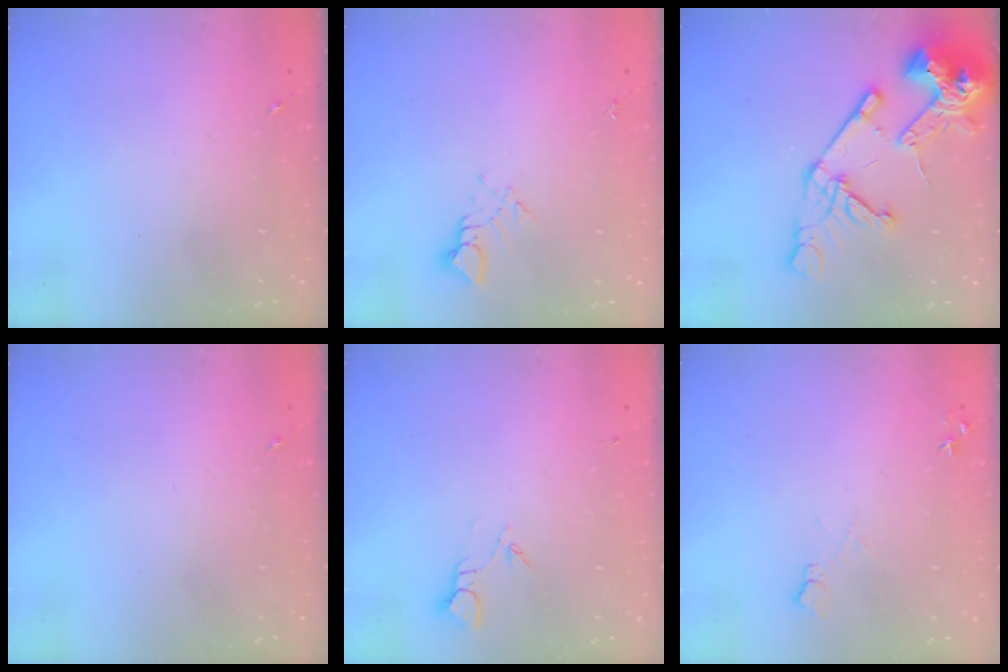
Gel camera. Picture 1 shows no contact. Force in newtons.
{"total": 3.5, "press": 3.5, "slide": 0.3}
{"total": 18.5, "press": 18.4, "slide": 2.3}
{"total": 0.0}
{"total": 2.7, "press": 2.7, "slide": 0.3}
{"total": 6.9, "press": 6.8, "slide": 0.8}